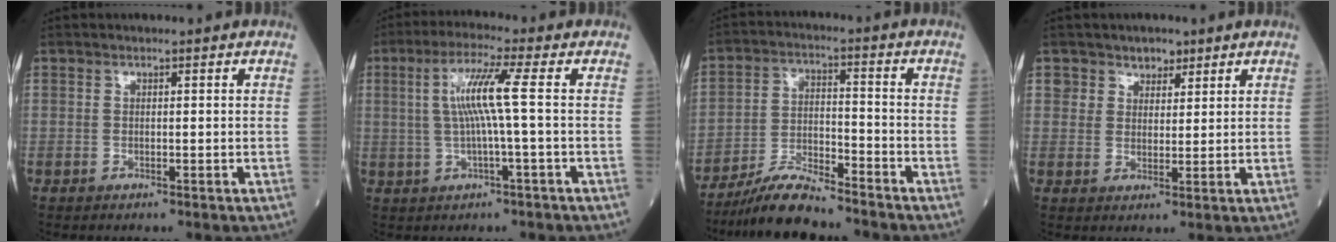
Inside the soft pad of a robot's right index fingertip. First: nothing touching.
{"total": 7.1, "force": [0.7, -0.9, 7.0], "torque": [-0.143, 0.010, 0.015]}
{"total": 8.5, "force": [-7.7, 0.8, 3.4], "torque": [-0.068, -0.011, -0.143]}
{"total": 3.5, "force": [2.4, 2.6, 0.4], "torque": [0.007, -0.005, 0.036]}